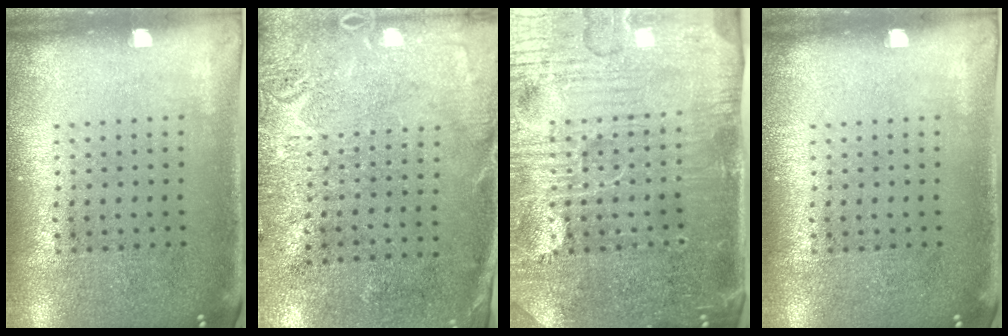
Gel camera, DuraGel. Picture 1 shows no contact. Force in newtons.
{"total": 2.7, "press": 2.3, "slide": 1.5}
{"total": 5.0, "press": 4.7, "slide": 1.8}
{"total": 0.0}